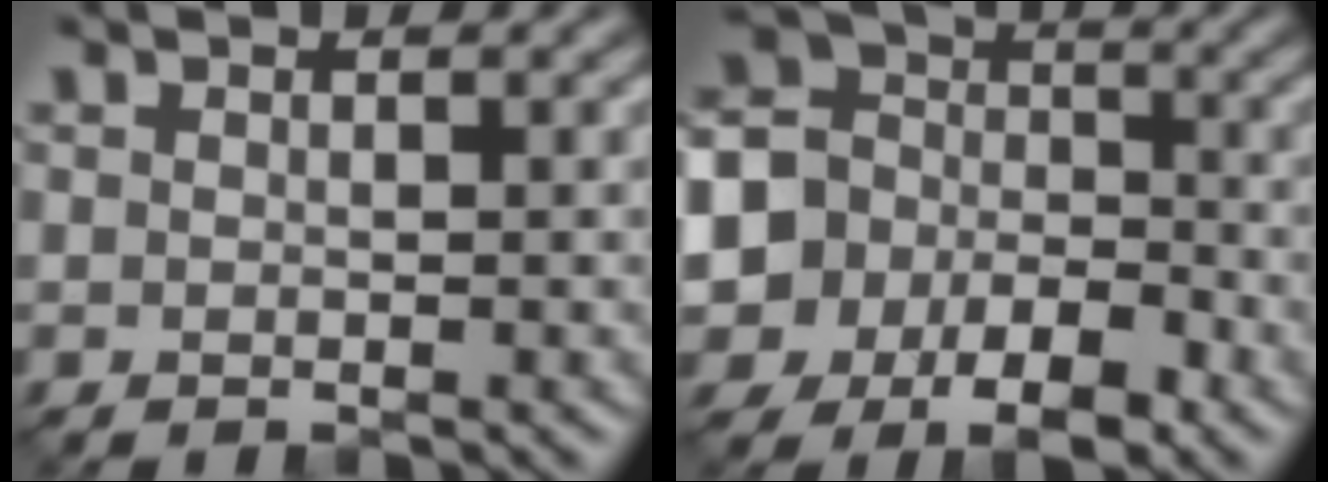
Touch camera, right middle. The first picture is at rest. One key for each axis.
{"total": 10.1, "fx": -3.5, "fy": 7.9, "fz": 5.1, "tx": -0.096, "ty": -0.013, "tz": -0.090}